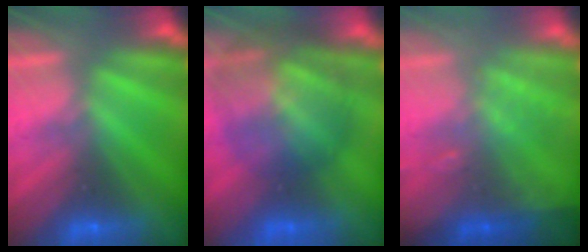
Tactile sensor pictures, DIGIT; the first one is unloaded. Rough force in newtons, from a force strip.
{"total": 7.8}
{"total": 2.7}